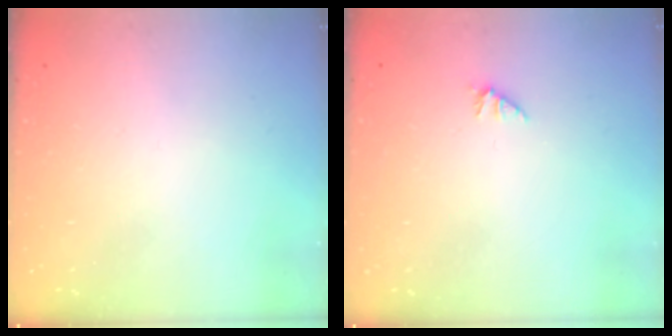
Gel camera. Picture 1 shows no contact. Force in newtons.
{"total": 0.0}